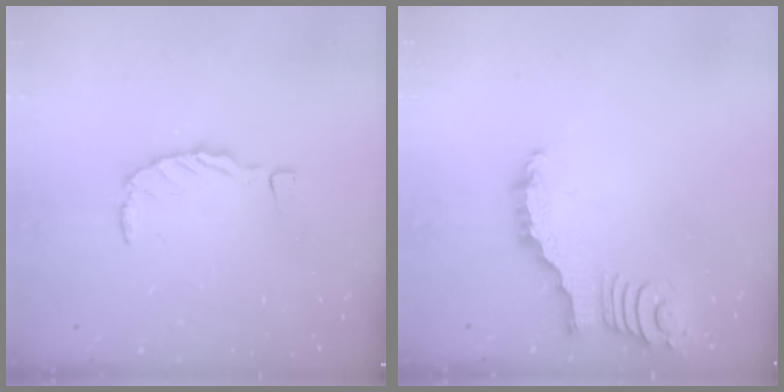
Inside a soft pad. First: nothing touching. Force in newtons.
{"total": 2.8, "press": 2.7, "slide": 0.4}